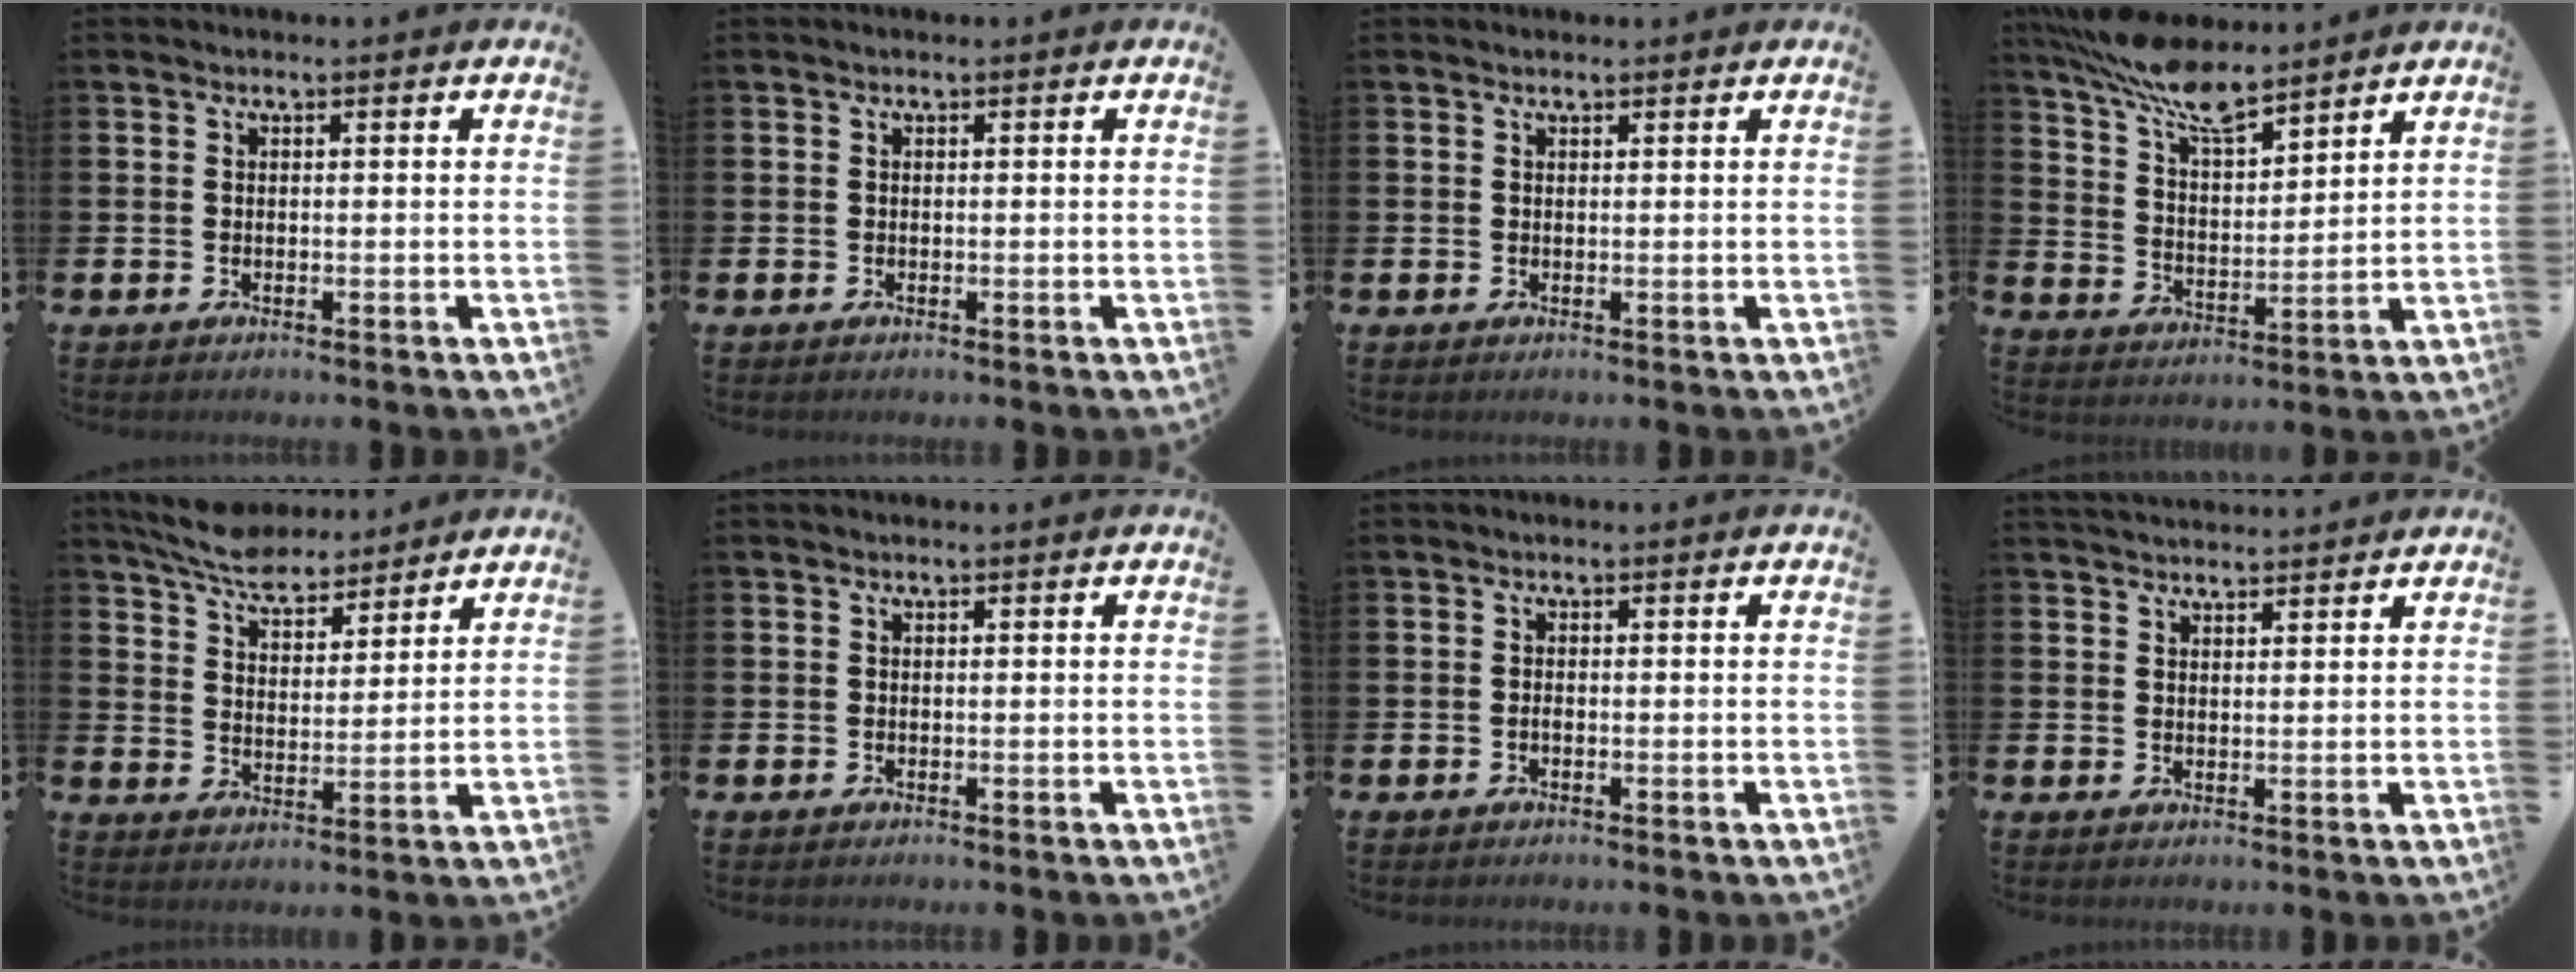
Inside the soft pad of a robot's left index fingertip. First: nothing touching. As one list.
[{"total": 0.0}, {"total": 0.7, "force": [0.7, 0.2, 0.1], "torque": [0.005, -0.001, 0.011]}, {"total": 9.2, "force": [8.0, 2.2, 3.9], "torque": [-0.101, -0.037, 0.146]}, {"total": 6.7, "force": [6.3, 1.7, 1.6], "torque": [-0.061, -0.028, 0.114]}, {"total": 0.0}, {"total": 0.5, "force": [-0.3, 0.2, 0.4], "torque": [-0.014, 0.000, -0.005]}, {"total": 2.7, "force": [2.7, 0.3, 0.1], "torque": [-0.008, -0.011, 0.050]}]